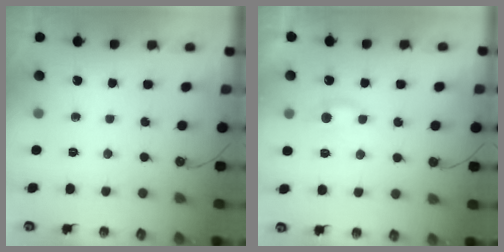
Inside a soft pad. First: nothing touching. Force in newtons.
{"total": 2.3, "press": 2.2, "slide": 0.5}